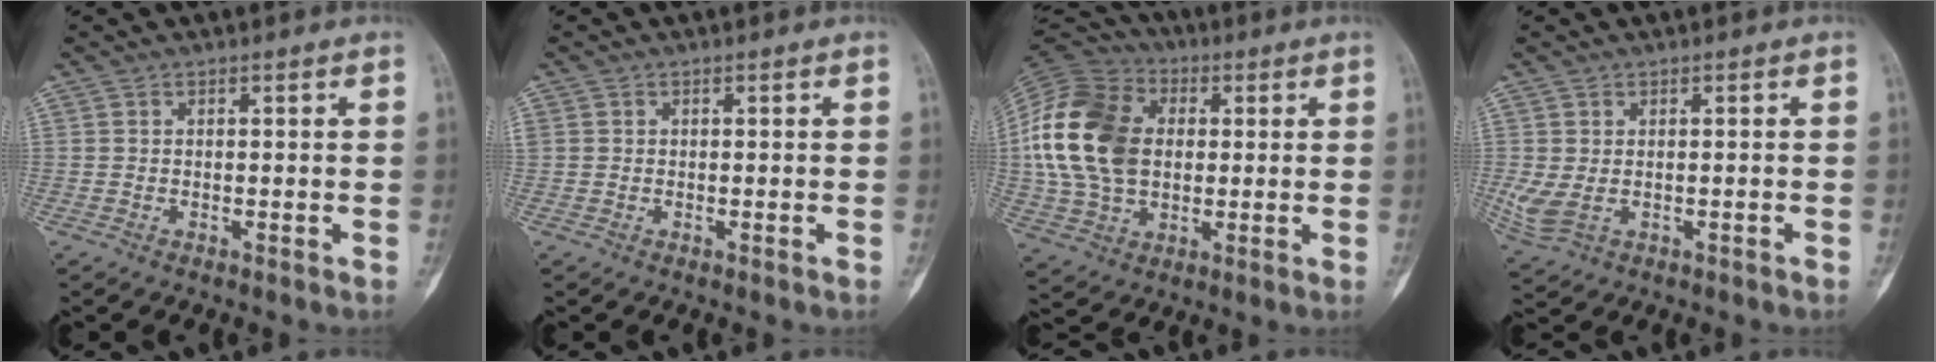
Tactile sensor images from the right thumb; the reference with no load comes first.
{"total": 0.7, "force": [-0.1, 0.6, 0.4], "torque": [-0.010, 0.002, -0.003]}
{"total": 20.3, "force": [1.8, 14.4, 14.1], "torque": [-0.273, 0.012, 0.031]}
{"total": 4.5, "force": [-0.8, 2.7, 3.5], "torque": [-0.090, 0.001, -0.003]}